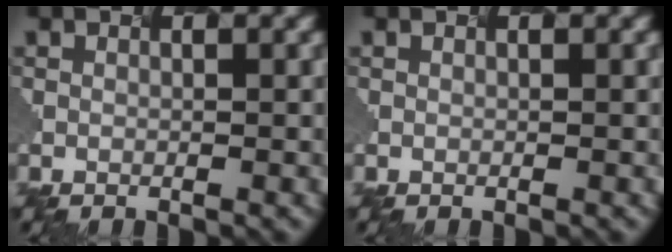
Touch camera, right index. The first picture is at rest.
{"total": 0.0}